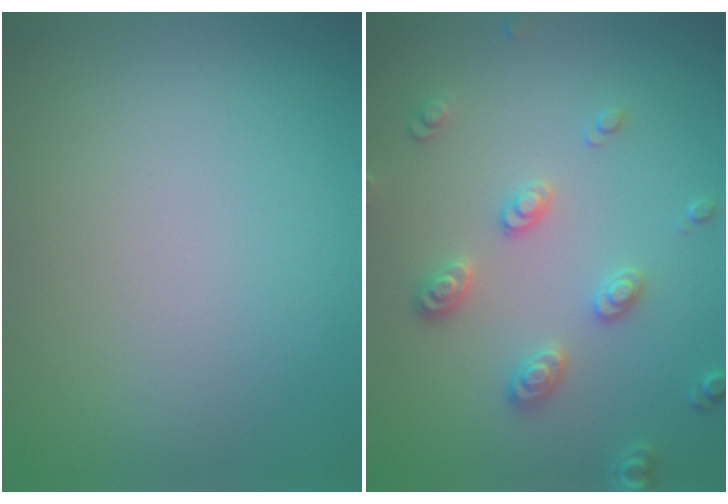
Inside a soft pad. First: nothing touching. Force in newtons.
{"total": 2.9, "press": 2.7, "slide": 1.1}